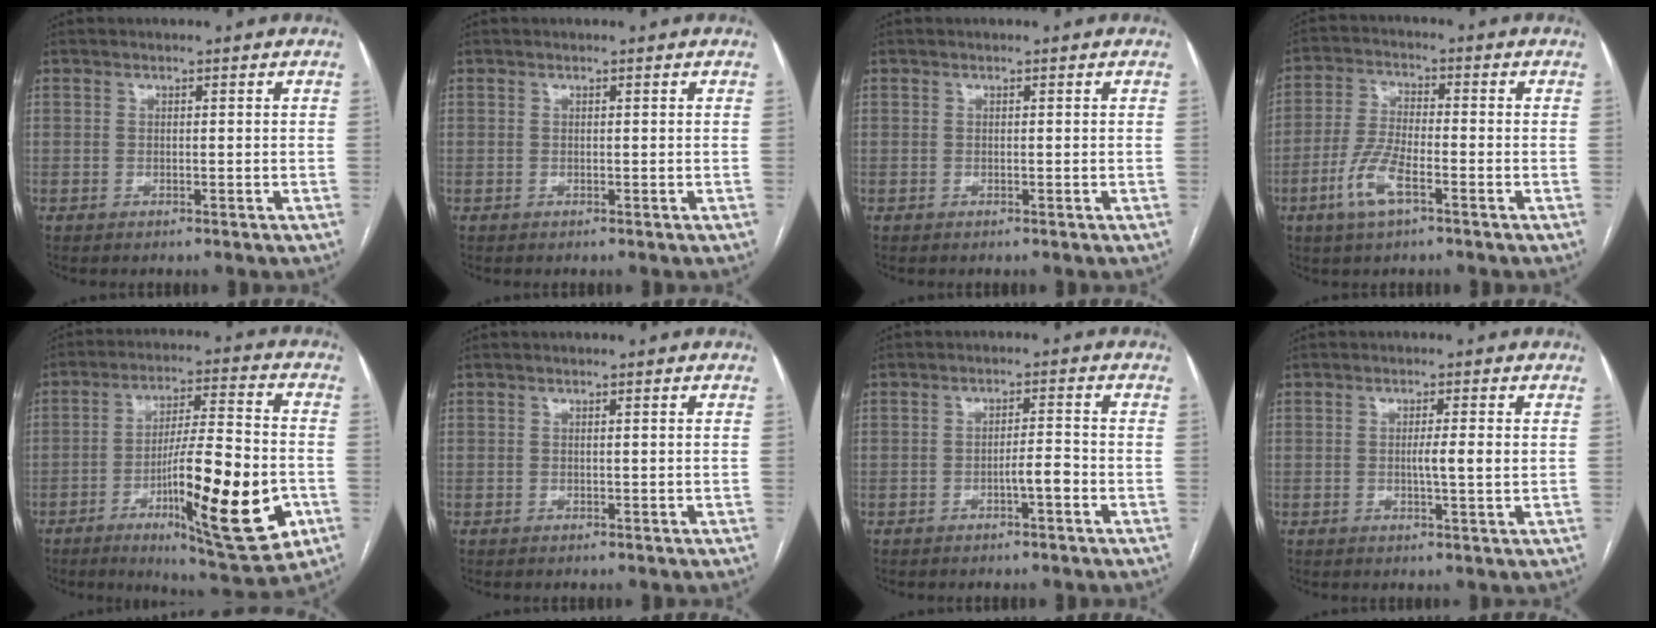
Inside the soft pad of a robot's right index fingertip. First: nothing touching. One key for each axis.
{"total": 0.0}
{"total": 0.0}
{"total": 7.5, "fx": -3.6, "fy": 2.0, "fz": 6.2, "tx": -0.137, "ty": -0.006, "tz": -0.070}
{"total": 19.4, "fx": -6.4, "fy": 2.6, "fz": 18.1, "tx": -0.277, "ty": -0.010, "tz": -0.090}
{"total": 0.0}
{"total": 3.0, "fx": -1.4, "fy": 0.3, "fz": 2.6, "tx": -0.039, "ty": 0.003, "tz": -0.024}
{"total": 3.2, "fx": 0.1, "fy": -0.1, "fz": 3.2, "tx": -0.056, "ty": -0.002, "tz": 0.001}